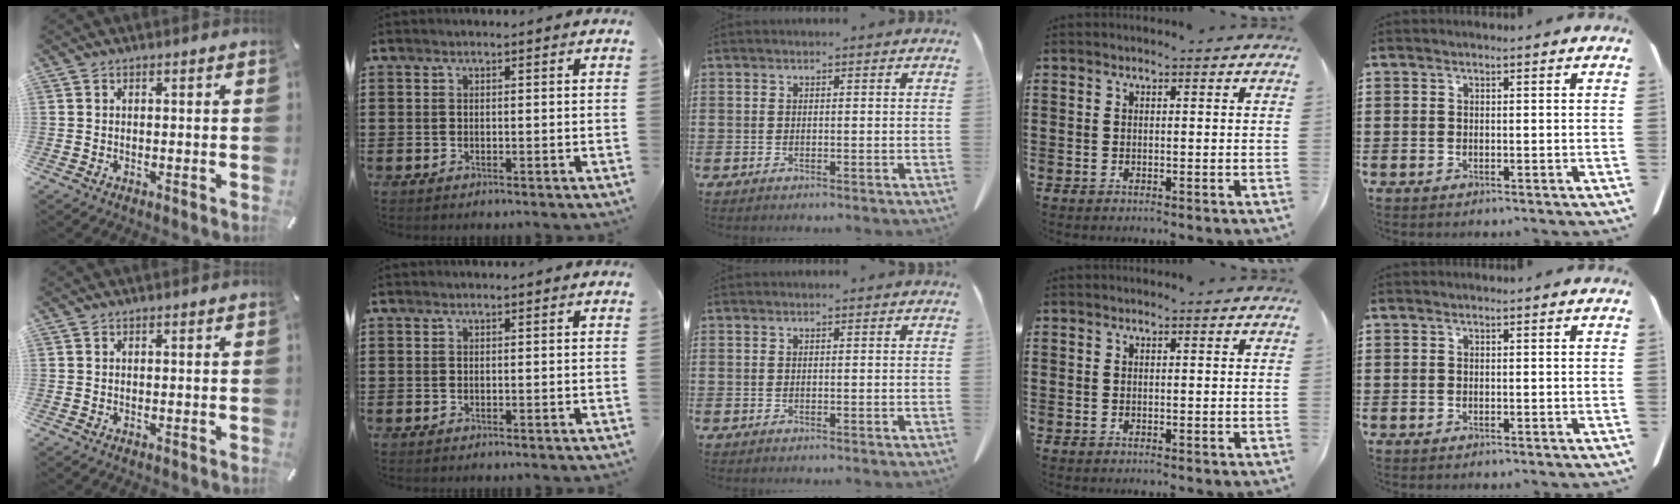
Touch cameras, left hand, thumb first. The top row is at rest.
{}